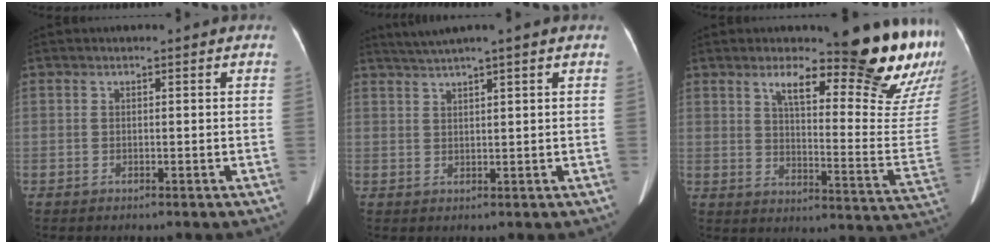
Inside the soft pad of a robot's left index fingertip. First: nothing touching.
{"total": 4.5, "force": [3.5, -1.0, 2.6], "torque": [-0.052, 0.022, 0.067]}
{"total": 22.8, "force": [17.6, 2.8, 14.1], "torque": [-0.181, -0.083, 0.217]}